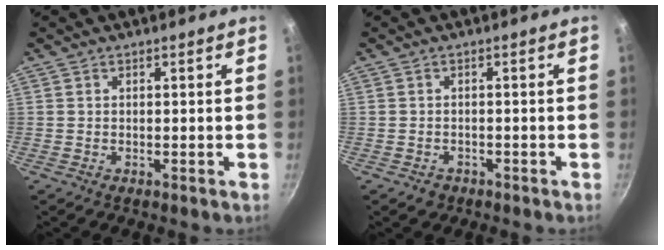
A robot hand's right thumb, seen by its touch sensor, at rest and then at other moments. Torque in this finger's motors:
{"motor_torque": [0.39, -0.13, 0.09, -0.15, -0.06]}